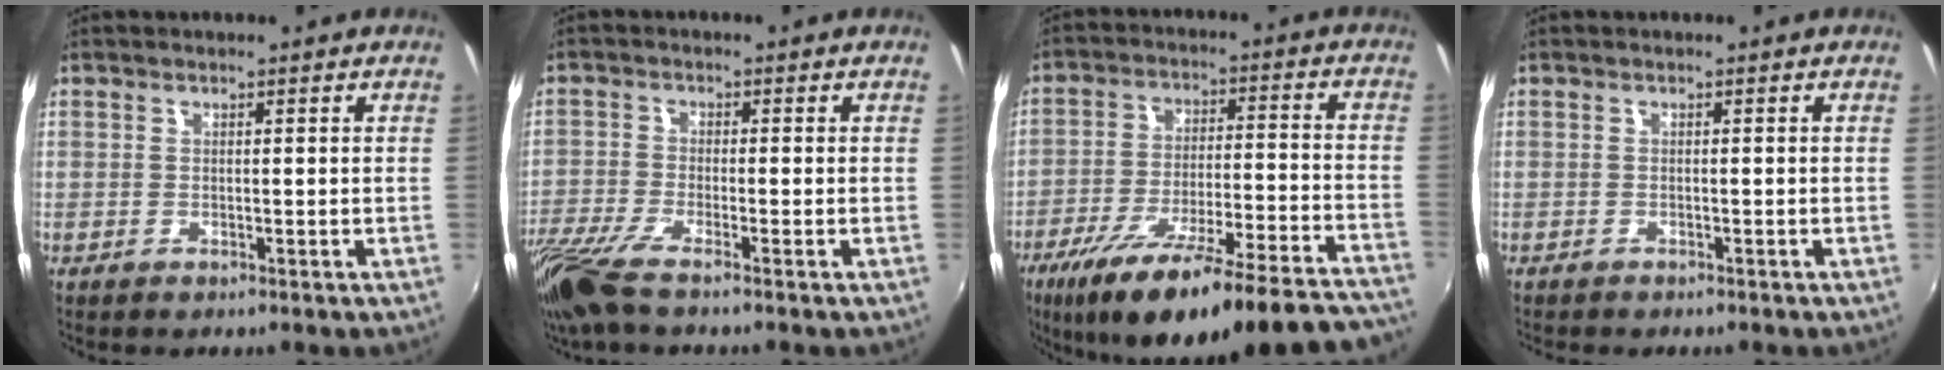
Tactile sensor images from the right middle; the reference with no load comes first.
{"total": 8.7, "force": [-6.6, 1.1, 5.5], "torque": [-0.135, -0.038, -0.128]}
{"total": 29.1, "force": [-24.8, 3.5, 14.9], "torque": [-0.236, -0.057, -0.354]}
{"total": 1.2, "force": [-1.1, 0.4, 0.3], "torque": [-0.010, -0.005, -0.016]}